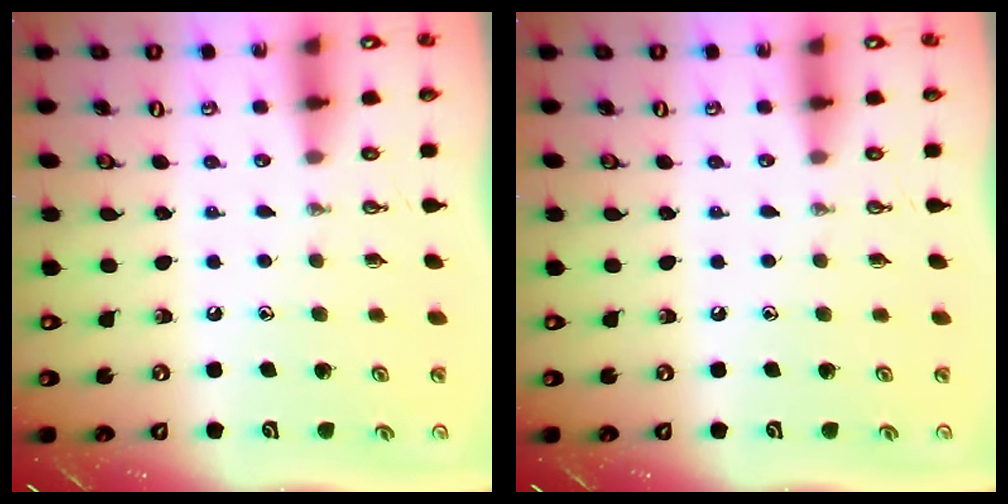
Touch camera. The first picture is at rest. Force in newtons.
{"total": 0.0}